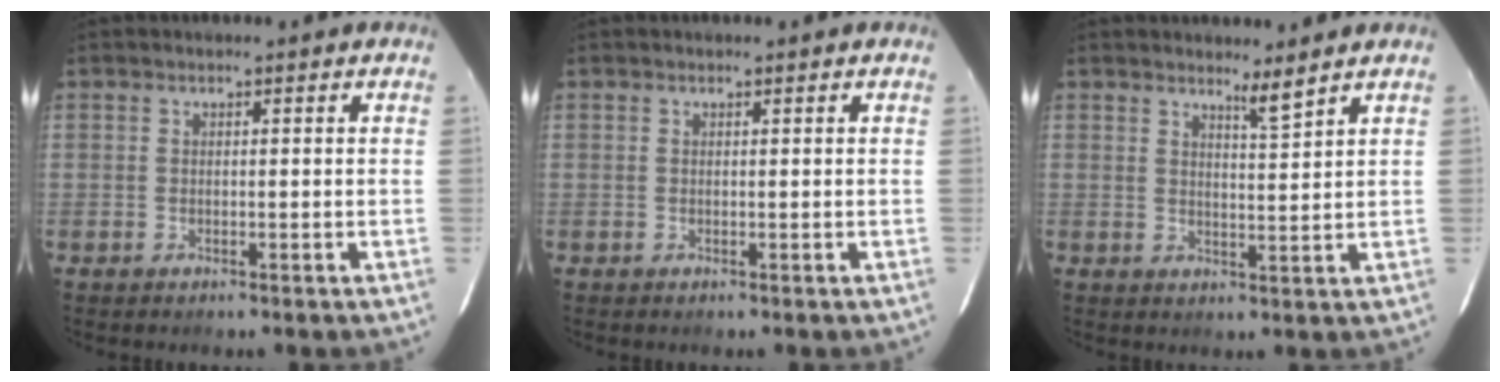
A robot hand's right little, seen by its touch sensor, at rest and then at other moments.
{"total": 0.0}
{"total": 3.1, "force": [2.6, -0.5, 1.7], "torque": [-0.031, -0.011, 0.041]}